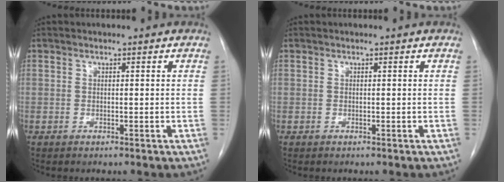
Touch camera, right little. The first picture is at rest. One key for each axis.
{"total": 0.0}